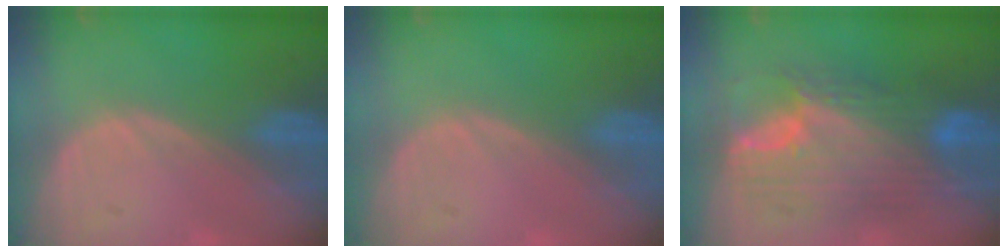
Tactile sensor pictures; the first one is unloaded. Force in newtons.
{"total": 0.0}
{"total": 11.8, "press": 11.7, "slide": 1.1}